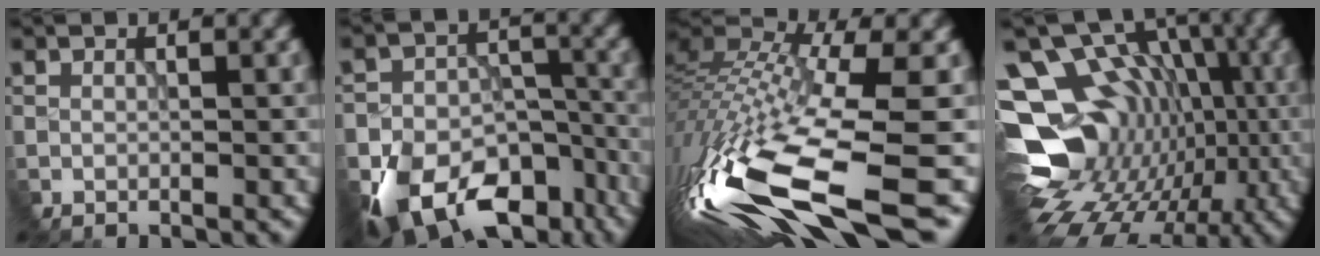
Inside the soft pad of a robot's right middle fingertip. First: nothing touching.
{"total": 11.6, "force": [-8.2, 6.6, 4.9], "torque": [-0.108, -0.024, -0.101]}
{"total": 15.6, "force": [-6.8, 3.9, 13.5], "torque": [-0.319, -0.024, -0.093]}
{"total": 15.8, "force": [-4.2, 12.8, 8.3], "torque": [-0.165, 0.008, -0.042]}